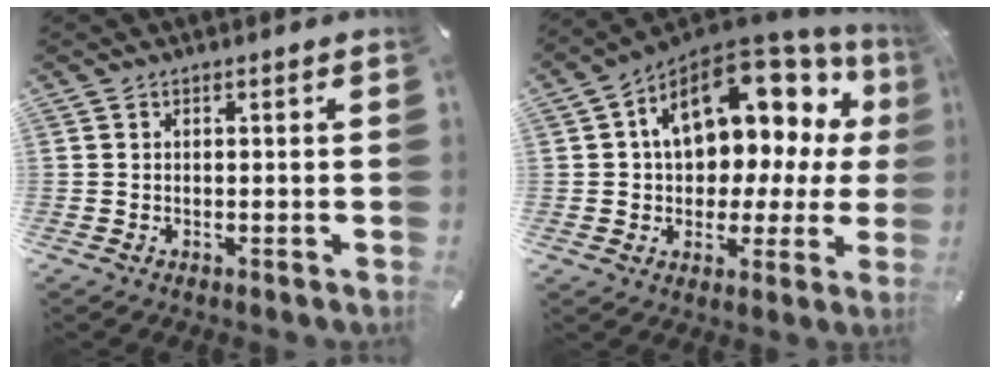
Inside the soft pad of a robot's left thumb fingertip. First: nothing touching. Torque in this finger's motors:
{"motor_torque": [2.19, 2.82, 1.56, -1.15, 0.29]}